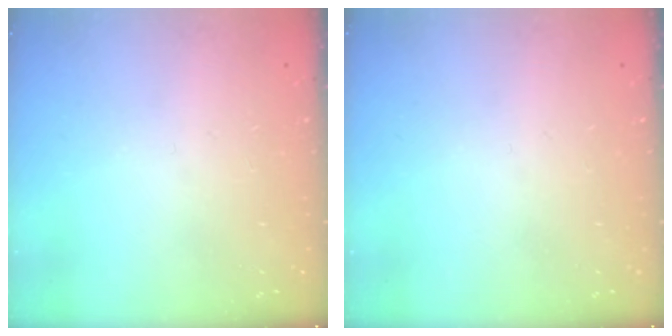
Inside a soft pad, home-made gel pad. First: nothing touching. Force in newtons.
{"total": 0.0}